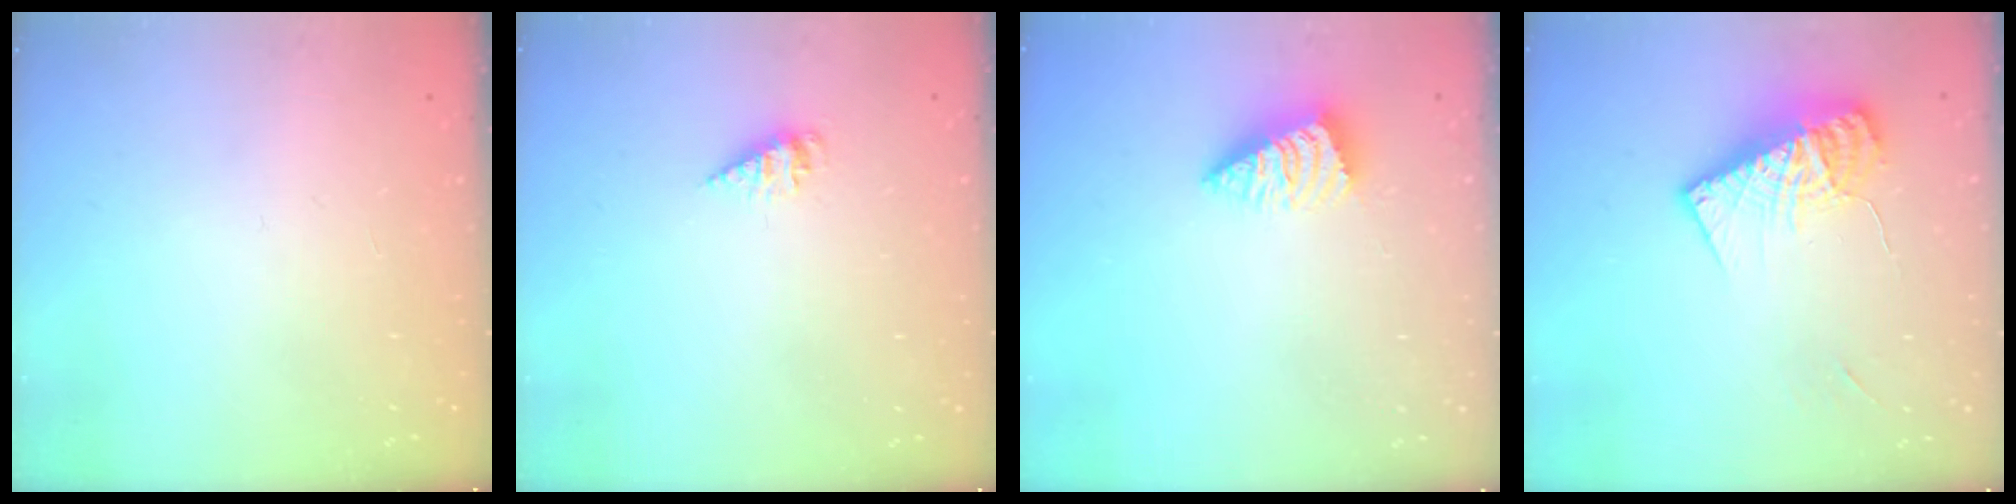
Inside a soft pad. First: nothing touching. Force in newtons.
{"total": 2.1, "press": 2.1, "slide": 0.2}
{"total": 2.4, "press": 2.4, "slide": 0.4}
{"total": 12.3, "press": 12.2, "slide": 1.3}